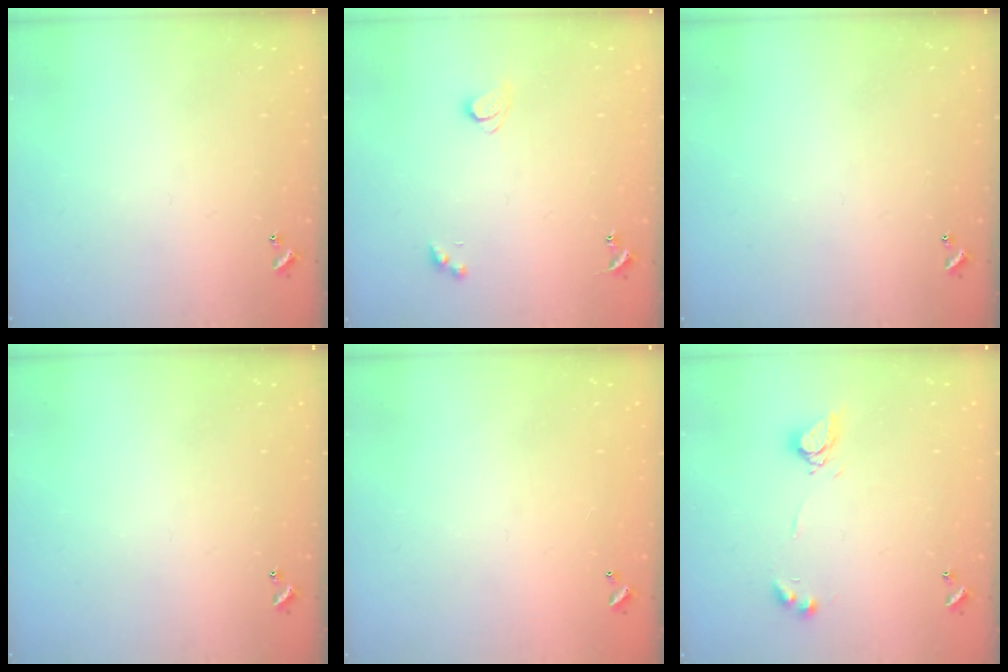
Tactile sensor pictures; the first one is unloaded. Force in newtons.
{"total": 1.7, "press": 1.7, "slide": 0.3}
{"total": 0.0}
{"total": 0.0}
{"total": 2.9, "press": 2.9, "slide": 0.1}
{"total": 6.7, "press": 6.7, "slide": 0.5}